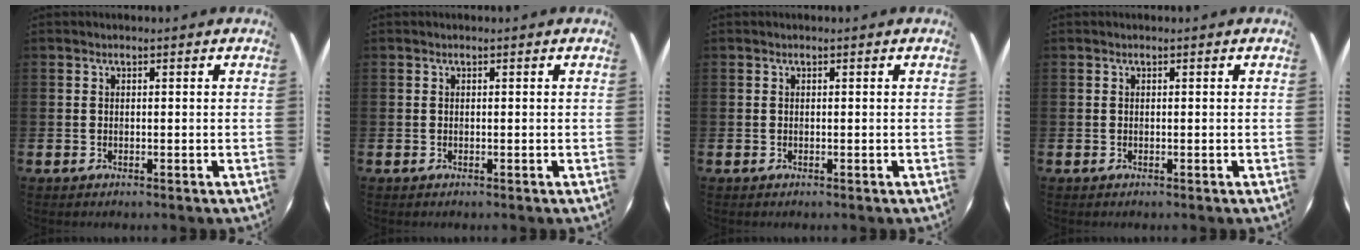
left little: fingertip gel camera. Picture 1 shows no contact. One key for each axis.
{"total": 0.0}
{"total": 0.0}
{"total": 0.0}